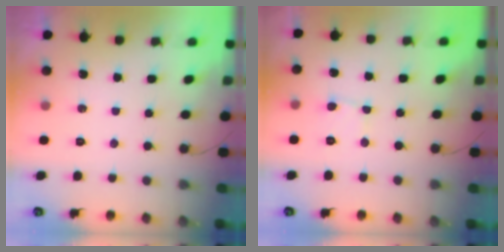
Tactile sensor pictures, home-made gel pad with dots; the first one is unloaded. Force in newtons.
{"total": 2.9, "press": 2.8, "slide": 0.3}